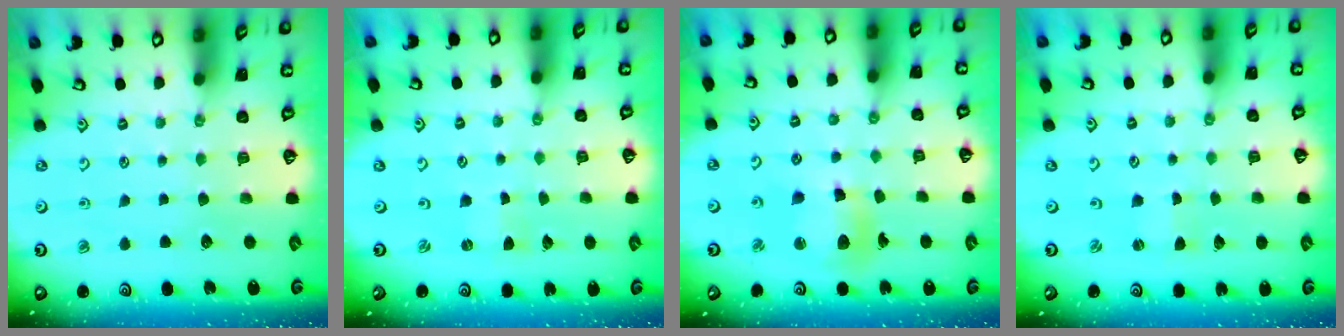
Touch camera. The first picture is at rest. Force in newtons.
{"total": 0.0}
{"total": 10.9, "press": 10.7, "slide": 2.3}
{"total": 0.0}